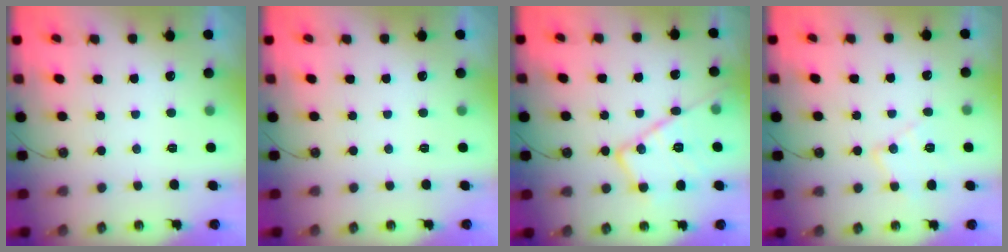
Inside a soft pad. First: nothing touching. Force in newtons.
{"total": 0.0}
{"total": 17.8, "press": 17.7, "slide": 1.5}
{"total": 9.6, "press": 9.5, "slide": 0.6}